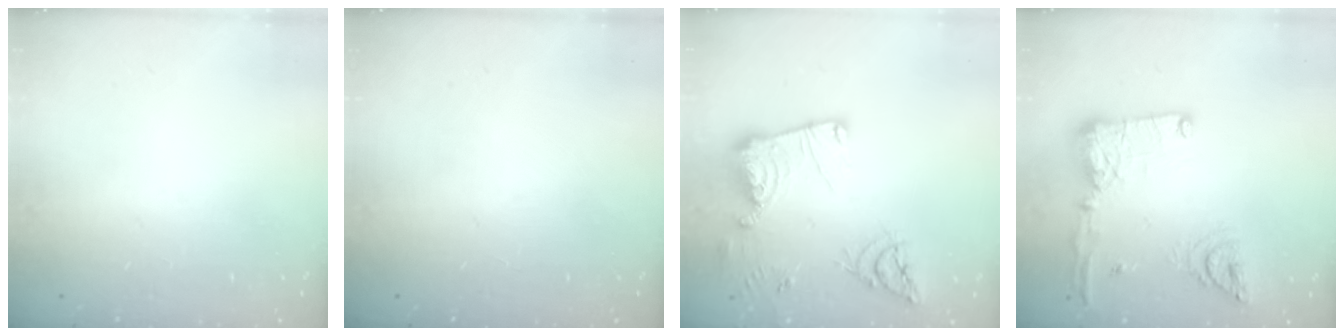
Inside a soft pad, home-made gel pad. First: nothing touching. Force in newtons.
{"total": 0.0}
{"total": 17.7, "press": 17.6, "slide": 1.8}
{"total": 16.7, "press": 16.5, "slide": 2.8}